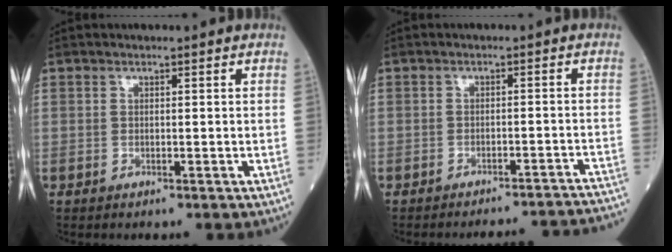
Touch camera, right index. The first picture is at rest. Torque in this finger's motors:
{"motor_torque": [-0.01, -0.22, 0.08, 0.06]}